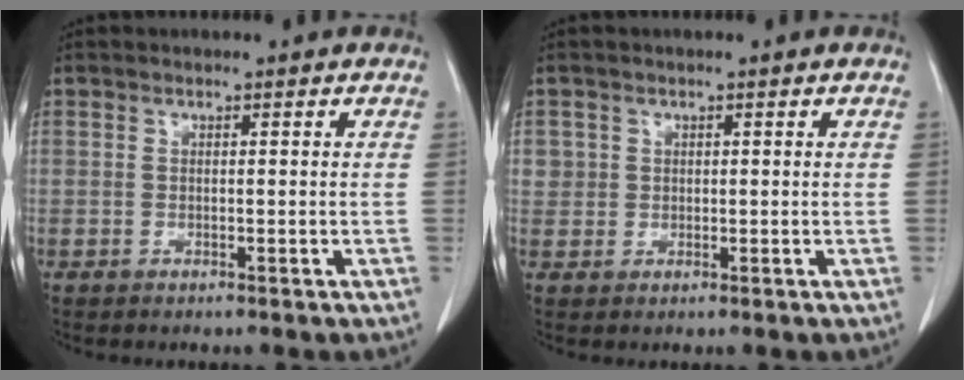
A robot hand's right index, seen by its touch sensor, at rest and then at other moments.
{"total": 2.0, "force": [0.6, 1.9, 0.1], "torque": [0.017, 0.004, 0.009]}